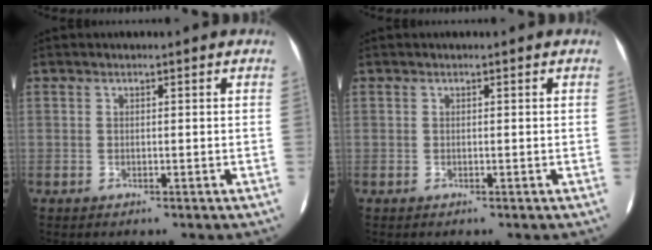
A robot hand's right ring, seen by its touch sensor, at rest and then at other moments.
{"total": 0.0}